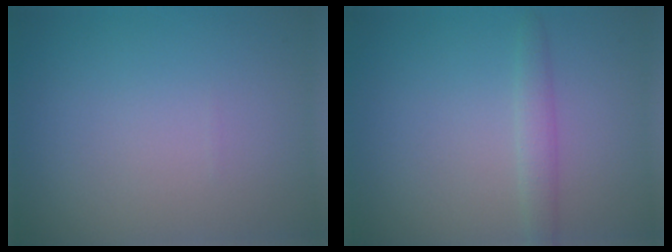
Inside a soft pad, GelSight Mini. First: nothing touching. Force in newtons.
{"total": 1.6, "press": 1.6, "slide": 0.0}